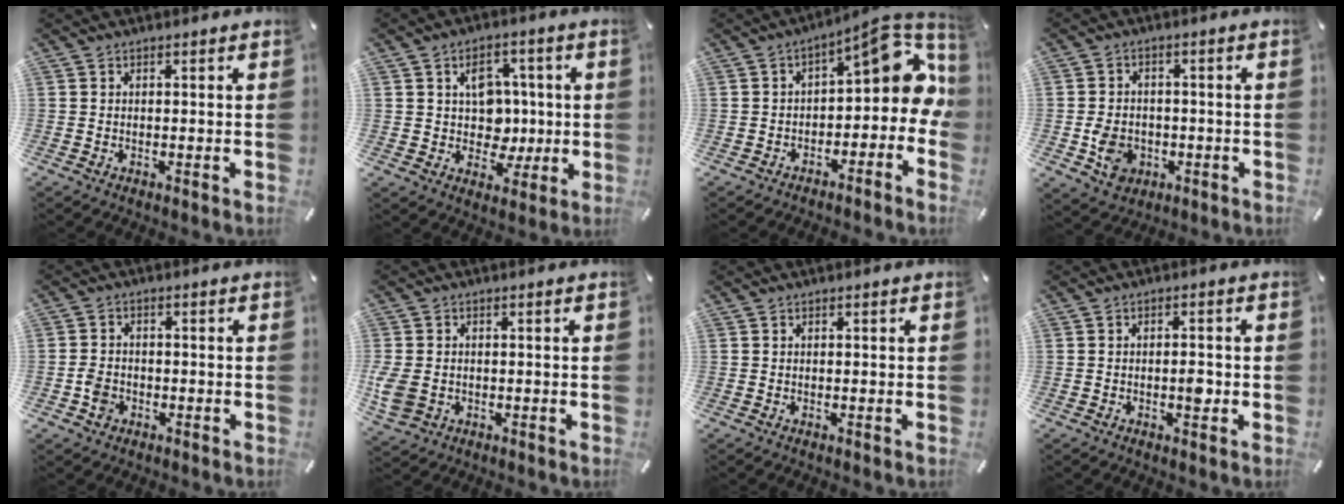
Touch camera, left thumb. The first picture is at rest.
{"total": 9.2, "force": [1.2, 8.3, 3.6], "torque": [-0.038, -0.003, 0.024]}
{"total": 9.0, "force": [2.5, 4.7, 7.3], "torque": [-0.081, -0.030, 0.037]}
{"total": 7.1, "force": [-2.3, 5.9, 3.4], "torque": [-0.065, 0.011, -0.038]}
{"total": 3.7, "force": [-1.6, 3.0, 1.6], "torque": [-0.023, 0.008, -0.027]}
{"total": 5.3, "force": [-0.8, 4.2, 3.1], "torque": [-0.087, -0.002, -0.017]}
{"total": 0.0}
{"total": 3.0, "force": [-0.8, 1.4, 2.5], "torque": [-0.035, 0.004, -0.015]}